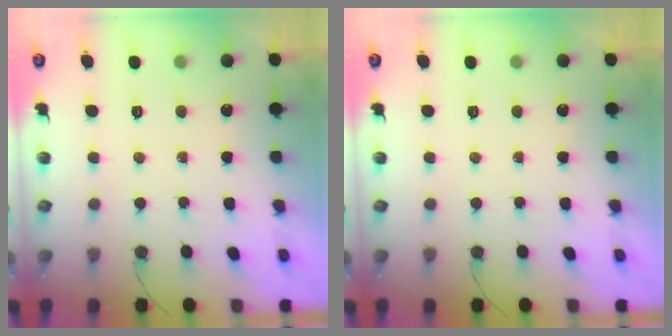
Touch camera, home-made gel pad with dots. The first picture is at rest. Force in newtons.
{"total": 0.0}